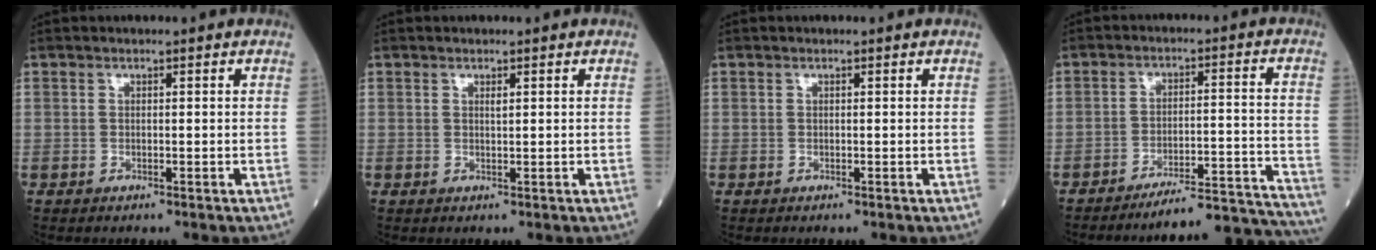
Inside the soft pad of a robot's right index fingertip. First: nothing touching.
{"total": 0.7, "force": [0.3, 0.1, 0.6], "torque": [-0.014, -0.002, 0.006]}
{"total": 0.0}
{"total": 17.0, "force": [-16.7, -1.0, 3.1], "torque": [-0.004, 0.019, -0.222]}